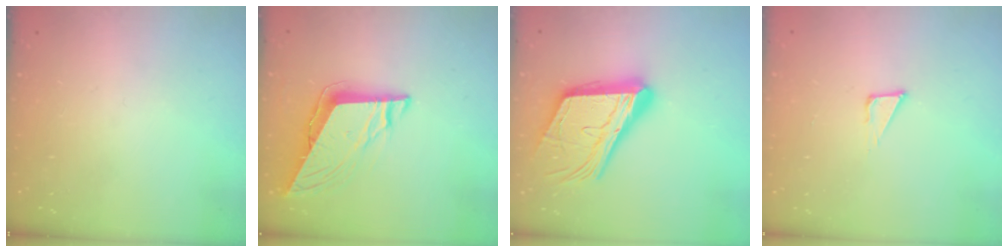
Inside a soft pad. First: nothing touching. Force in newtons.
{"total": 8.9, "press": 8.8, "slide": 1.4}
{"total": 23.2, "press": 22.8, "slide": 3.7}
{"total": 3.6, "press": 3.5, "slide": 0.9}